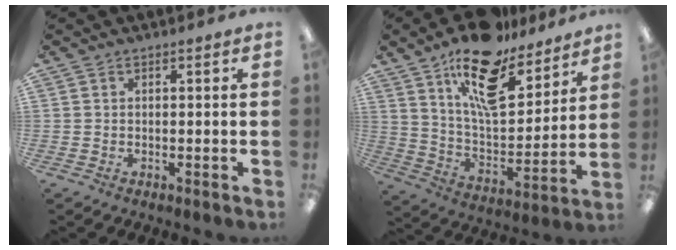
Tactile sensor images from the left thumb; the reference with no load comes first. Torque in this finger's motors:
{"motor_torque": [0.49, 0.59, 1.61, -1.16, 0.14]}